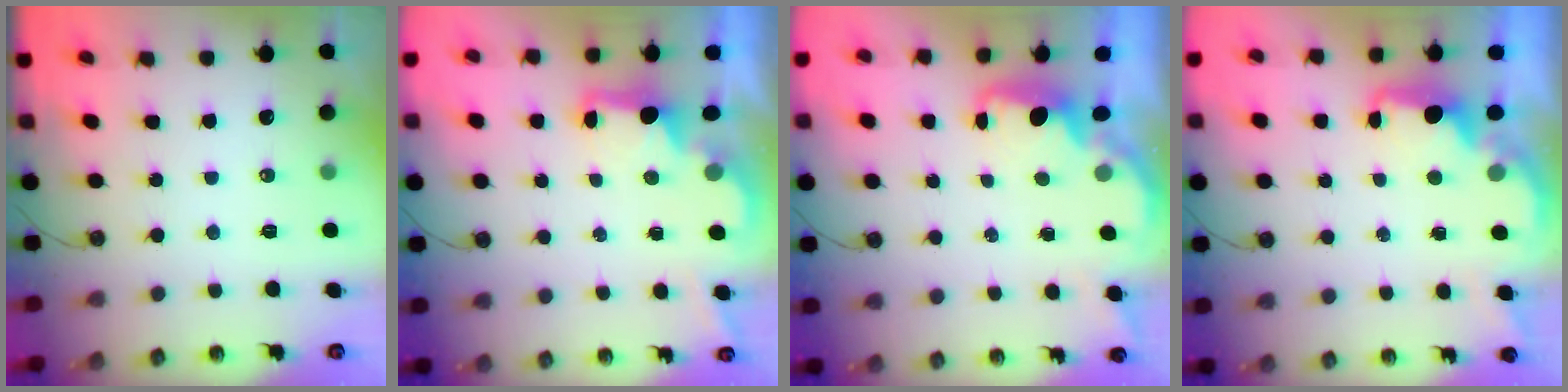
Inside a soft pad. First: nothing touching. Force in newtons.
{"total": 2.2, "press": 2.1, "slide": 0.8}
{"total": 1.6, "press": 1.4, "slide": 0.7}
{"total": 2.1, "press": 1.9, "slide": 0.8}